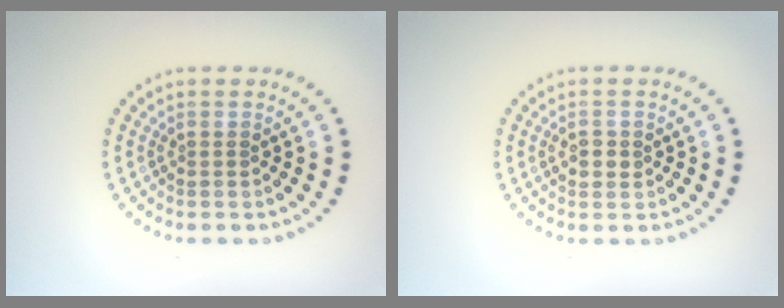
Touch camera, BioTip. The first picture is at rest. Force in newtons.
{"total": 1.5, "press": 1.4, "slide": 0.2}